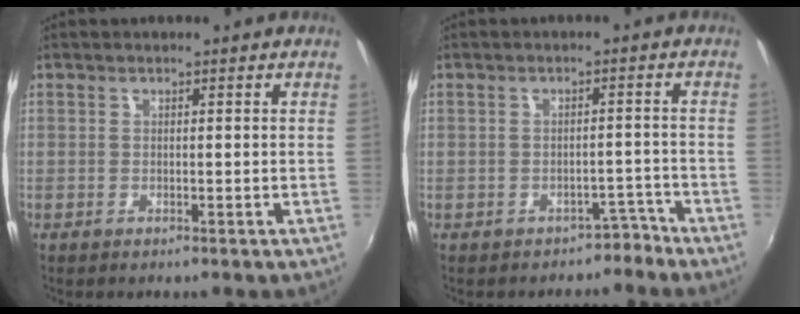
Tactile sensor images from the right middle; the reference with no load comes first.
{"total": 2.9, "force": [-2.4, 1.5, 0.0], "torque": [0.010, 0.026, -0.022]}